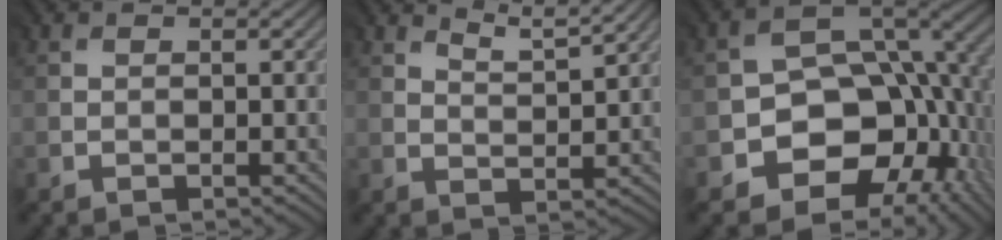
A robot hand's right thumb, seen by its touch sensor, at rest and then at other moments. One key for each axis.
{"total": 4.0, "fx": 3.6, "fy": 0.2, "fz": 1.7, "tx": -0.039, "ty": -0.001, "tz": 0.074}
{"total": 10.6, "fx": -3.5, "fy": 7.9, "fz": 6.1, "tx": -0.085, "ty": -0.010, "tz": -0.075}